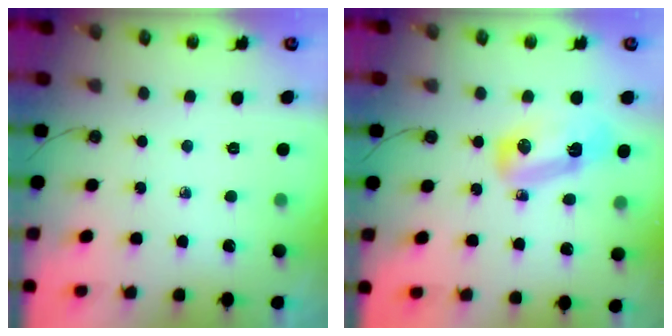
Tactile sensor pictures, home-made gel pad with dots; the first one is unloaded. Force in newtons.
{"total": 9.7, "press": 9.0, "slide": 3.7}